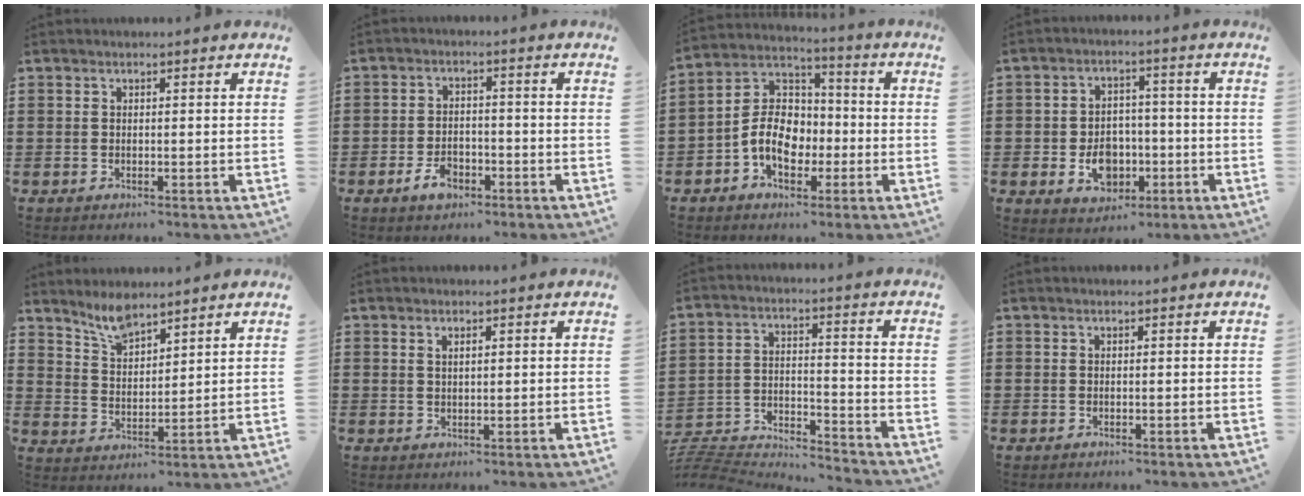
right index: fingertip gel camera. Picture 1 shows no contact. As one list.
[{"total": 4.0, "force": [-2.3, 2.2, 2.4], "torque": [-0.056, 0.000, -0.046]}, {"total": 9.3, "force": [-2.7, 6.7, 5.9], "torque": [-0.137, 0.010, -0.056]}, {"total": 6.8, "force": [-1.6, 5.3, 3.9], "torque": [-0.066, 0.007, -0.028]}, {"total": 5.4, "force": [4.7, 1.5, 2.2], "torque": [-0.057, -0.009, 0.088]}, {"total": 1.2, "force": [0.6, 0.5, 1.0], "torque": [-0.020, 0.005, 0.010]}, {"total": 5.2, "force": [-5.2, 0.5, 0.6], "torque": [-0.032, -0.009, -0.113]}, {"total": 0.0}]